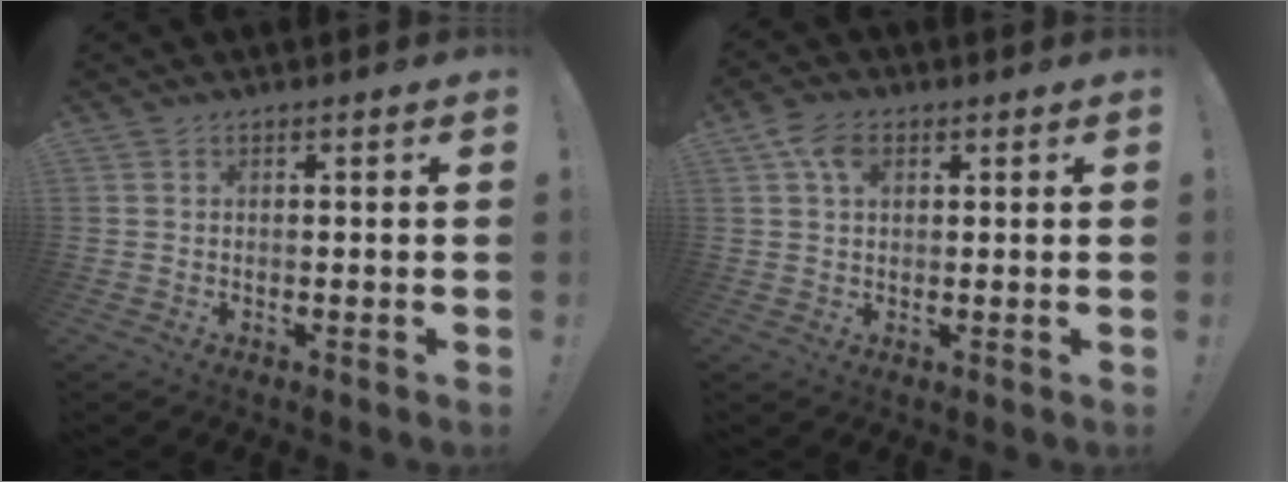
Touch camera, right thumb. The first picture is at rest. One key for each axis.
{"total": 6.3, "fx": 2.4, "fy": 4.1, "fz": 4.1, "tx": -0.070, "ty": 0.002, "tz": 0.048}